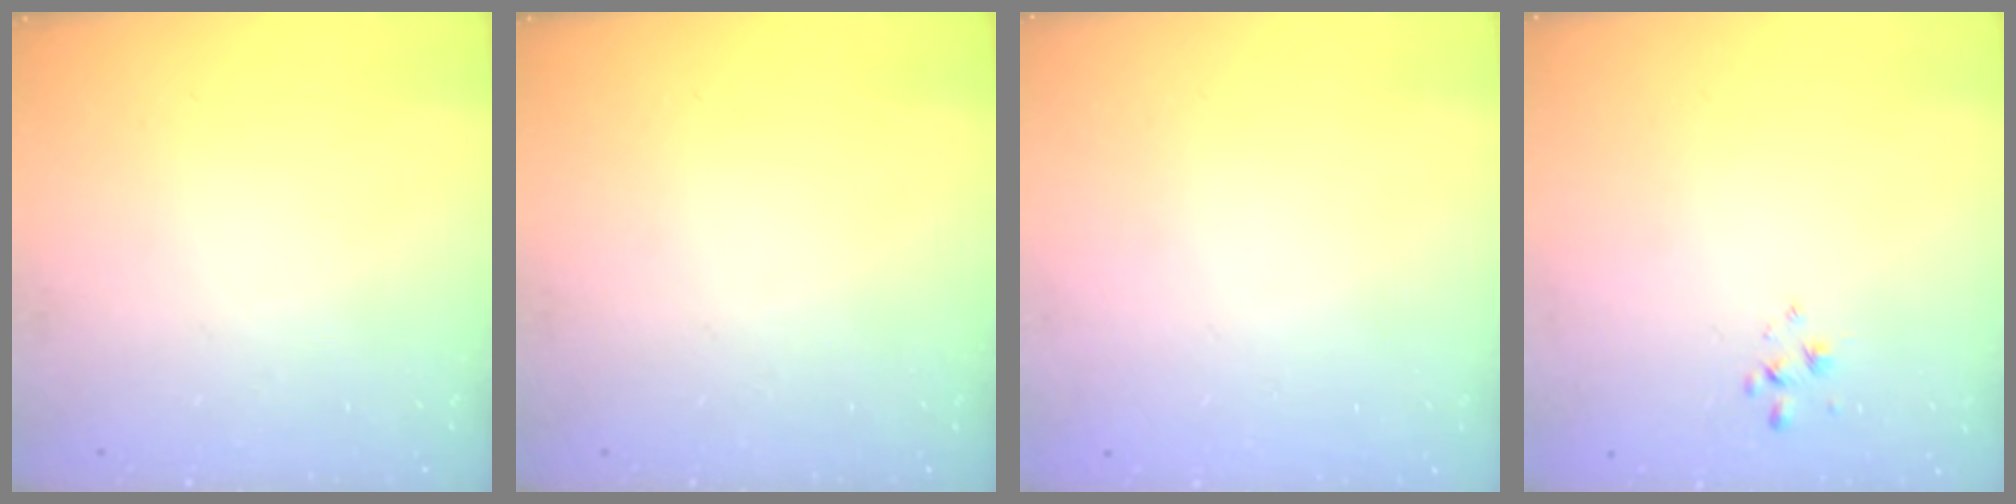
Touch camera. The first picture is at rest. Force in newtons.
{"total": 0.0}
{"total": 1.7, "press": 1.7, "slide": 0.2}
{"total": 1.7, "press": 1.6, "slide": 0.5}